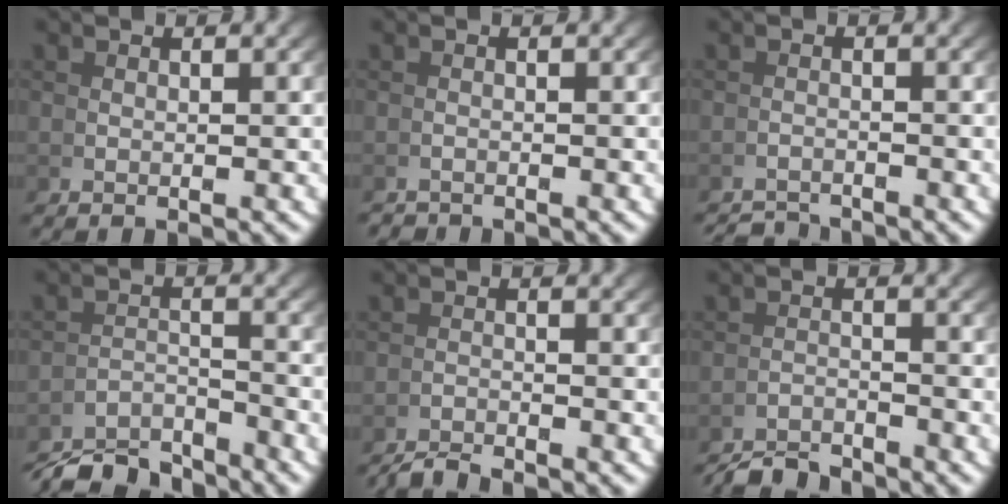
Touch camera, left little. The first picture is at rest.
{"total": 1.5, "force": [-1.2, -0.6, -0.6], "torque": [0.014, -0.007, -0.020]}
{"total": 2.9, "force": [-2.8, -0.4, -0.4], "torque": [0.016, -0.010, -0.046]}
{"total": 5.9, "force": [-5.6, 0.9, 1.6], "torque": [-0.007, -0.008, -0.095]}
{"total": 2.3, "force": [-2.1, -0.7, -0.3], "torque": [0.011, 0.001, -0.042]}
{"total": 3.7, "force": [-3.7, -0.1, 0.1], "torque": [0.016, -0.004, -0.067]}